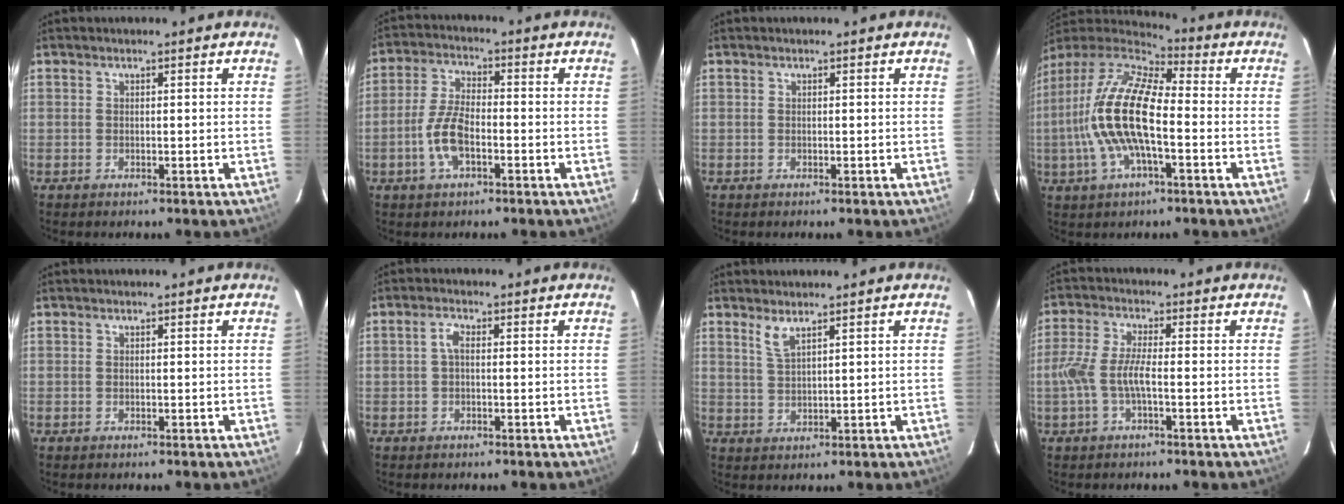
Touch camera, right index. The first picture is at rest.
{"total": 7.7, "force": [-2.8, 3.1, 6.5], "torque": [-0.139, 0.005, -0.055]}
{"total": 0.0}
{"total": 17.7, "force": [-2.5, 6.0, 16.5], "torque": [-0.322, 0.002, -0.057]}
{"total": 0.0}
{"total": 1.8, "force": [-0.1, 0.8, 1.6], "torque": [-0.035, 0.008, -0.003]}
{"total": 2.8, "force": [2.0, 0.3, 1.8], "torque": [-0.039, -0.002, 0.041]}
{"total": 6.3, "force": [-1.7, 1.1, 6.0], "torque": [-0.132, 0.002, -0.031]}